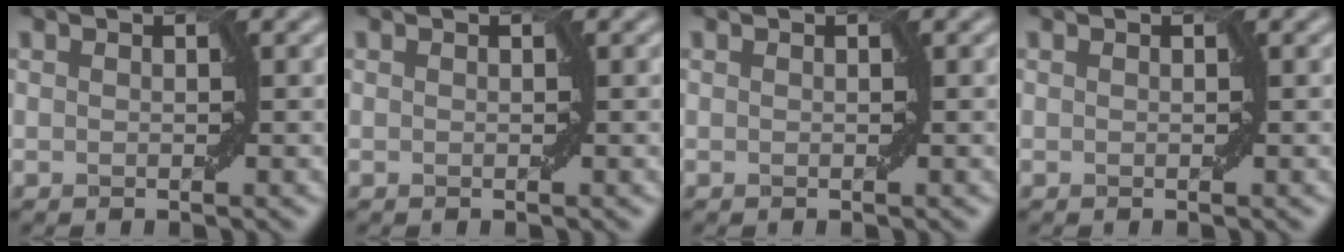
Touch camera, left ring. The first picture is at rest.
{"total": 0.0}
{"total": 0.0}
{"total": 0.0}